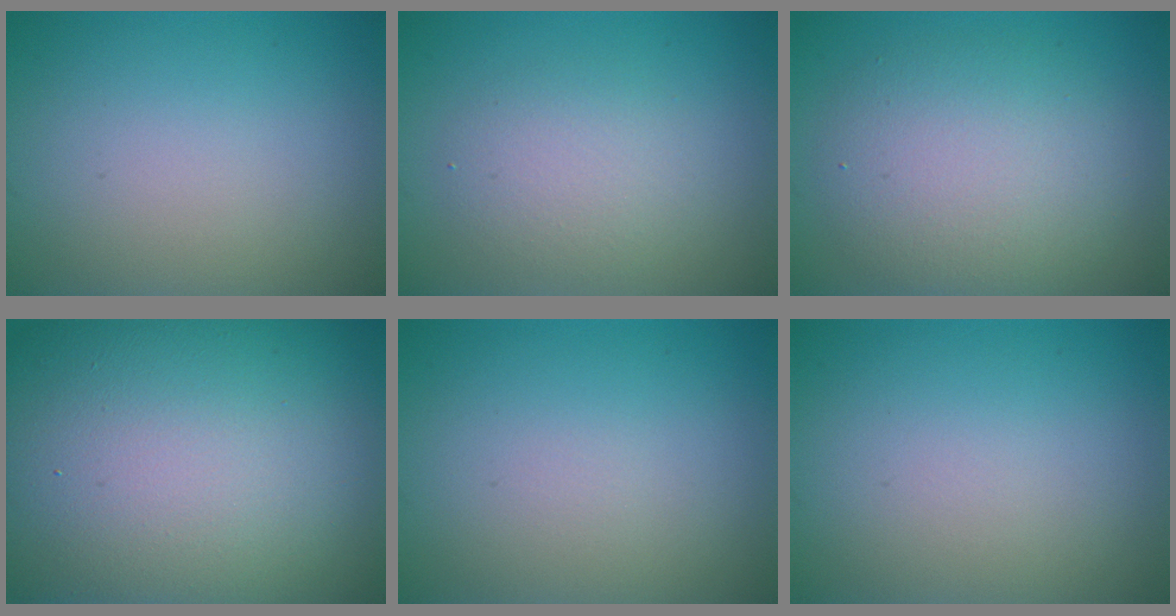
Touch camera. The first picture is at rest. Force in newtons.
{"total": 2.9, "press": 2.8, "slide": 0.3}
{"total": 5.8, "press": 5.8, "slide": 0.4}
{"total": 22.1, "press": 22.1, "slide": 1.2}
{"total": 0.0}
{"total": 0.0}